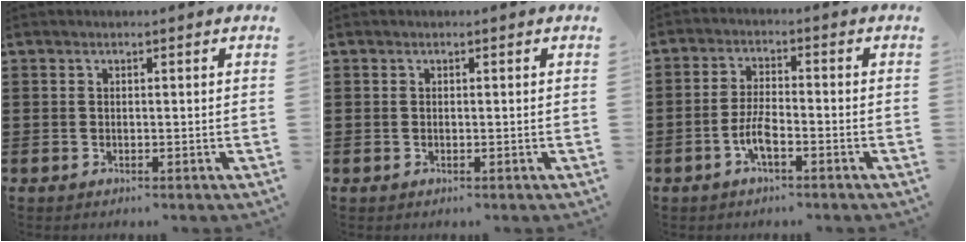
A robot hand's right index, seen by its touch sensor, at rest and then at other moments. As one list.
[{"total": 0.0}, {"total": 4.6, "force": [-2.2, 1.4, 3.8], "torque": [-0.093, -0.002, -0.049]}]